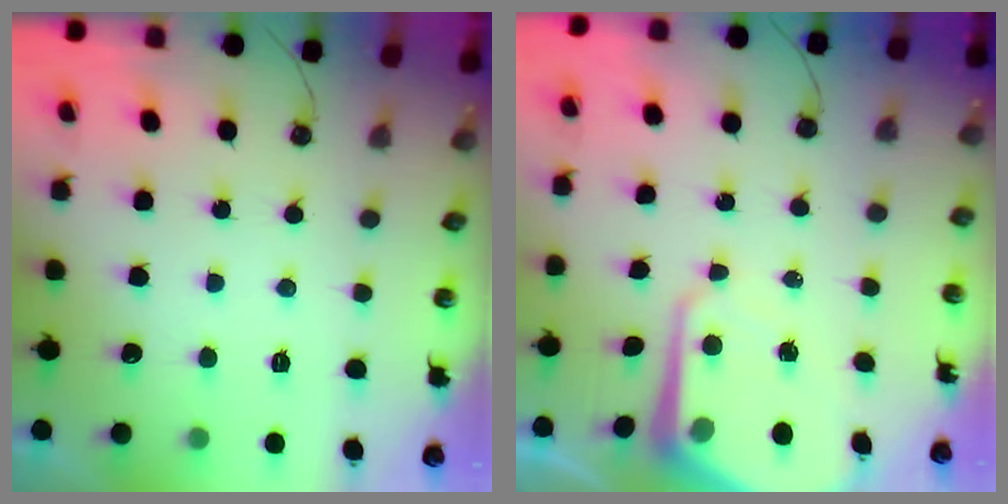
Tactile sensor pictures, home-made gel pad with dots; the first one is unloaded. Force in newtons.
{"total": 9.1, "press": 9.1, "slide": 0.7}